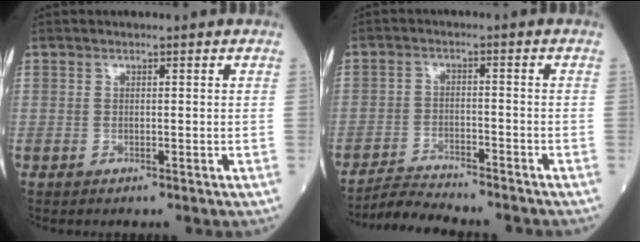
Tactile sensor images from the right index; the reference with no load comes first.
{"total": 6.4, "force": [-6.3, 0.0, 1.2], "torque": [-0.023, -0.010, -0.105]}